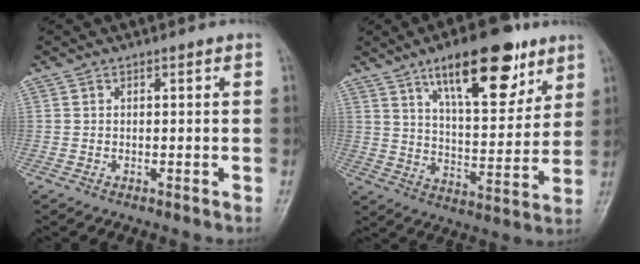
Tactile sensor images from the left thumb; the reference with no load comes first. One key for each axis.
{"total": 18.8, "fx": 10.9, "fy": 7.2, "fz": 13.5, "tx": -0.163, "ty": -0.047, "tz": 0.176}